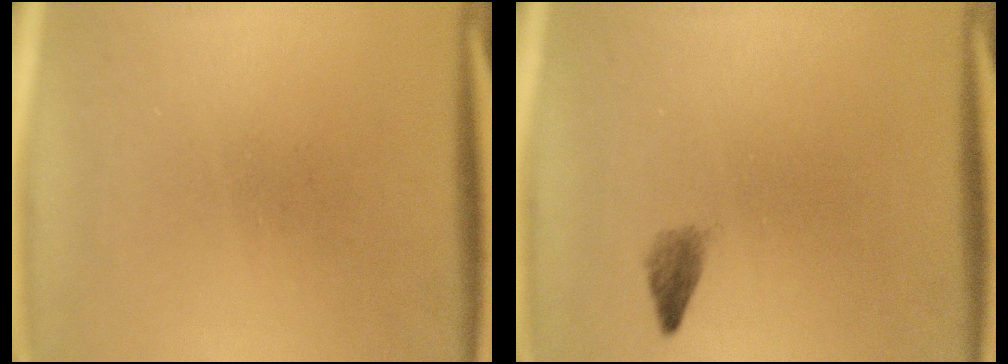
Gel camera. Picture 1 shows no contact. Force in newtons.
{"total": 1.4}